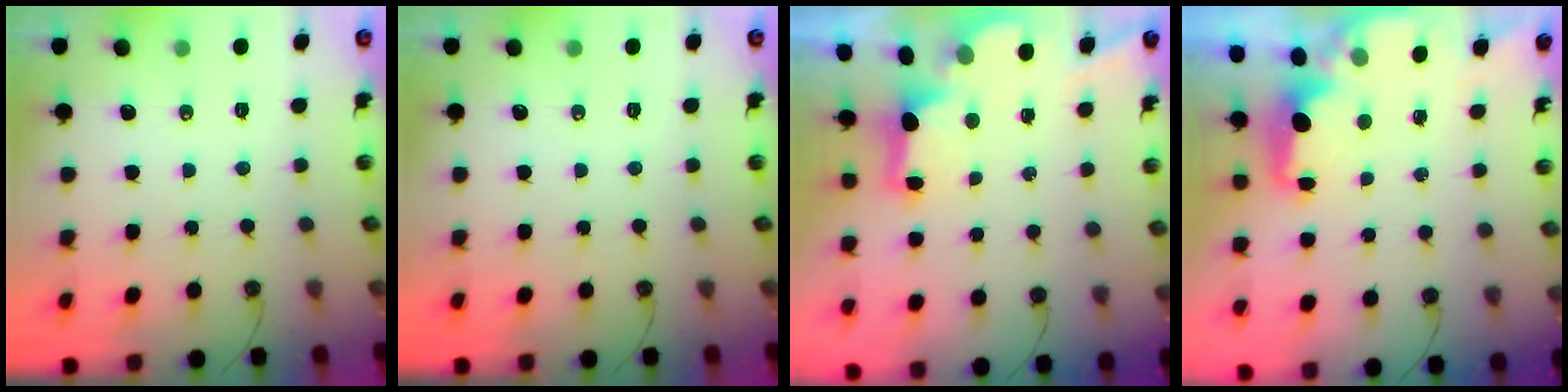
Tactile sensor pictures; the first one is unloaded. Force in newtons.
{"total": 0.0}
{"total": 2.5, "press": 2.4, "slide": 0.7}
{"total": 2.2, "press": 2.1, "slide": 0.7}